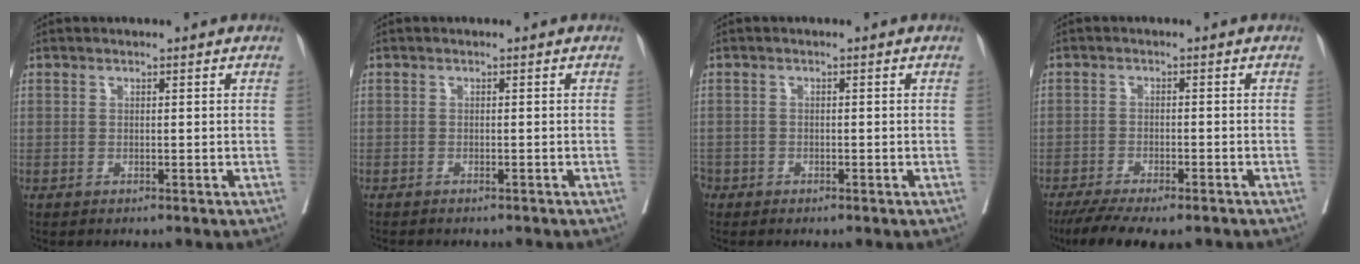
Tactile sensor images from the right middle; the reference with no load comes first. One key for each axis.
{"total": 2.7, "fx": -2.4, "fy": 0.4, "fz": 1.0, "tx": -0.021, "ty": -0.005, "tz": -0.030}
{"total": 2.2, "fx": -1.3, "fy": 1.8, "fz": 0.3, "tx": -0.006, "ty": 0.004, "tz": -0.030}
{"total": 11.1, "fx": -8.9, "fy": 2.8, "fz": 6.0, "tx": -0.093, "ty": -0.014, "tz": -0.133}